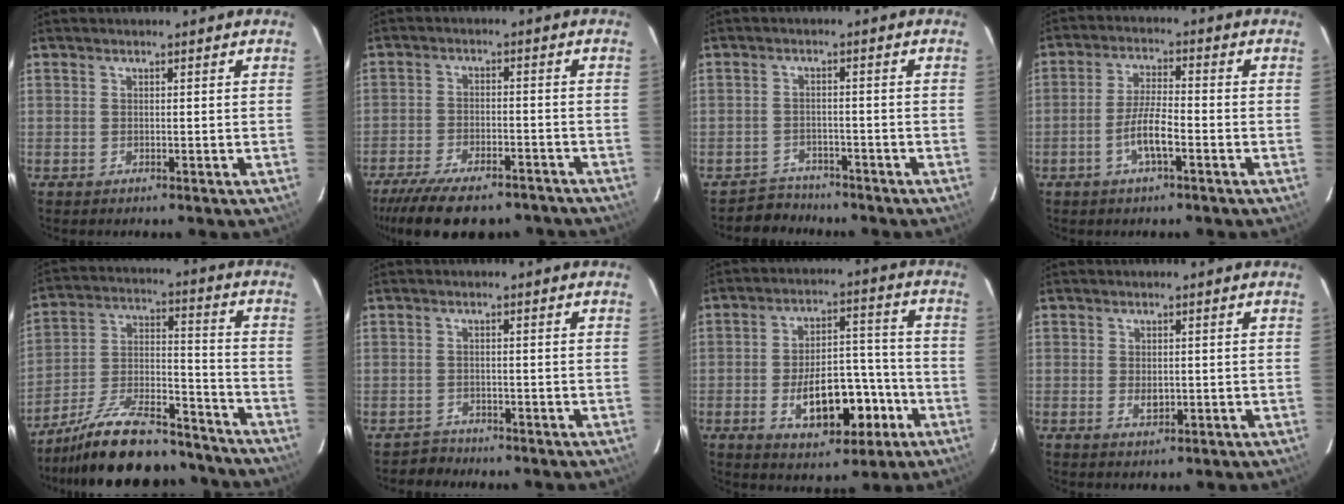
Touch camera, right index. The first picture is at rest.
{"total": 17.9, "force": [-14.6, 5.6, 8.6], "torque": [-0.180, -0.026, -0.213]}
{"total": 4.0, "force": [-3.4, 1.8, -0.6], "torque": [0.000, 0.014, -0.059]}
{"total": 5.7, "force": [-2.6, 0.9, 5.0], "torque": [-0.102, 0.003, -0.050]}
{"total": 23.0, "force": [-19.3, 6.7, 10.7], "torque": [-0.196, 0.007, -0.287]}
{"total": 2.0, "force": [-1.7, 0.9, -0.6], "torque": [0.007, 0.009, -0.029]}
{"total": 13.7, "force": [-5.3, 7.0, 10.5], "torque": [-0.180, 0.024, -0.059]}
{"total": 2.3, "force": [-0.3, 1.6, 1.7], "torque": [-0.028, -0.002, -0.002]}